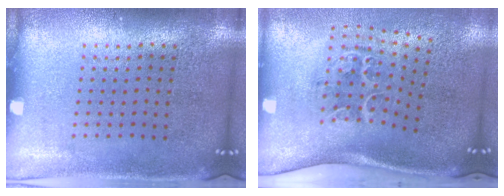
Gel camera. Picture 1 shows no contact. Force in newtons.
{"total": 1.7, "press": 1.3, "slide": 1.1}